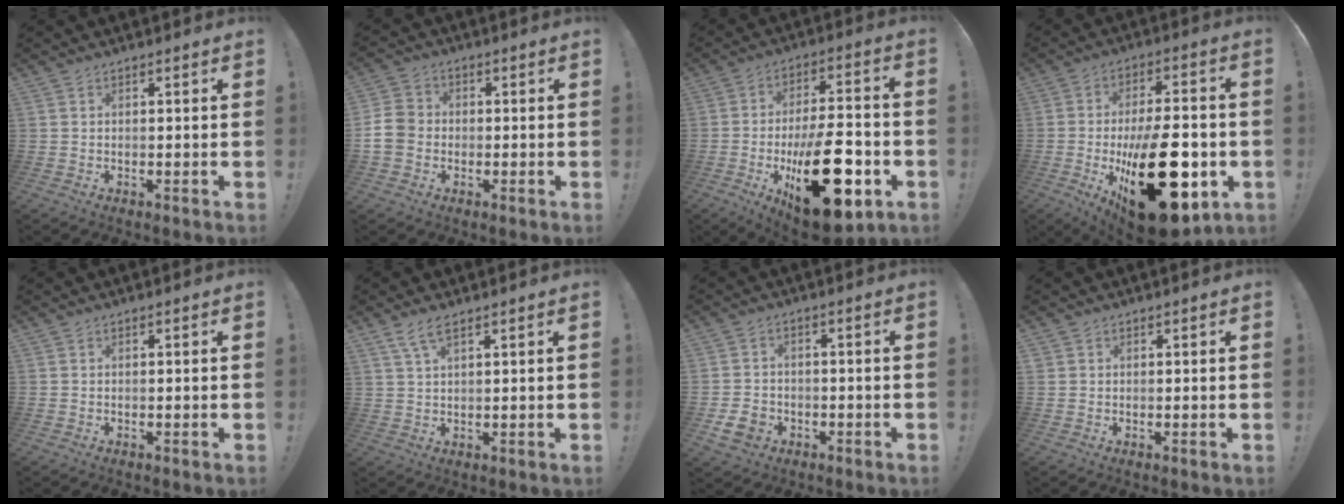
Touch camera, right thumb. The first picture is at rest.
{"total": 8.3, "force": [-1.7, 7.2, 3.8], "torque": [-0.081, 0.022, -0.028]}
{"total": 26.5, "force": [-8.1, 12.2, 22.1], "torque": [-0.354, 0.051, -0.109]}
{"total": 31.7, "force": [-8.1, 14.8, 26.8], "torque": [-0.427, 0.037, -0.101]}
{"total": 0.0}
{"total": 4.3, "force": [2.8, 1.0, 3.1], "torque": [-0.063, -0.006, 0.052]}
{"total": 7.4, "force": [-3.5, 5.6, 3.3], "torque": [-0.062, 0.023, -0.062]}
{"total": 0.8, "force": [0.4, 0.7, 0.1], "torque": [-0.001, 0.002, 0.007]}